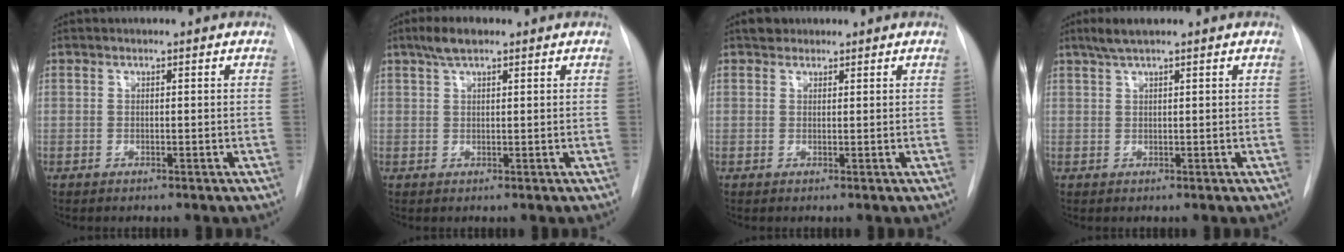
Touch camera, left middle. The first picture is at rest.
{"total": 3.5, "force": [2.4, 1.0, 2.4], "torque": [-0.050, 0.012, 0.044]}
{"total": 1.7, "force": [1.3, 1.1, 0.2], "torque": [-0.001, 0.010, 0.017]}
{"total": 2.8, "force": [2.0, 0.1, 1.9], "torque": [-0.045, 0.010, 0.041]}